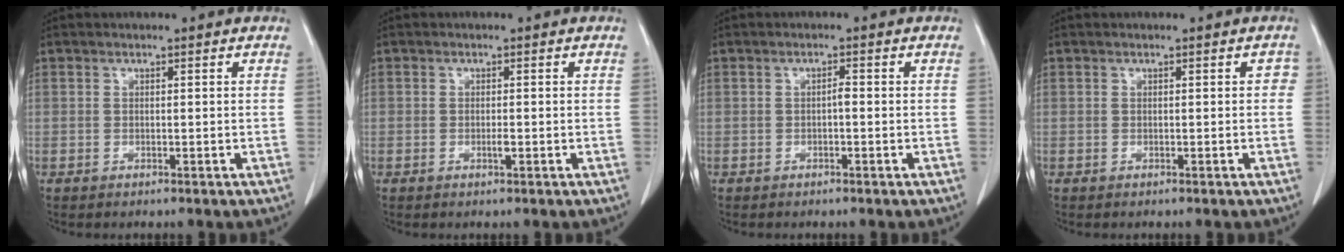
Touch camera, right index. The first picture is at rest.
{"total": 0.9, "force": [-0.3, 0.2, 0.9], "torque": [-0.017, -0.001, -0.004]}
{"total": 0.9, "force": [-0.2, 0.2, 0.9], "torque": [-0.015, 0.003, -0.004]}
{"total": 0.8, "force": [0.0, 0.6, 0.5], "torque": [0.005, 0.008, -0.002]}